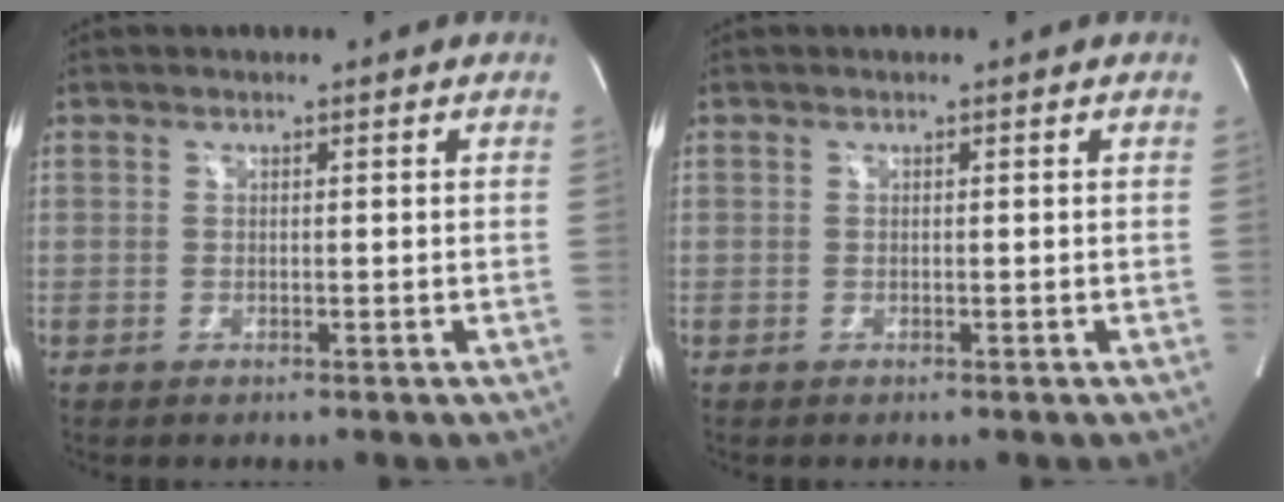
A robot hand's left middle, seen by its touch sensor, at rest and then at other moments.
{"total": 0.0}